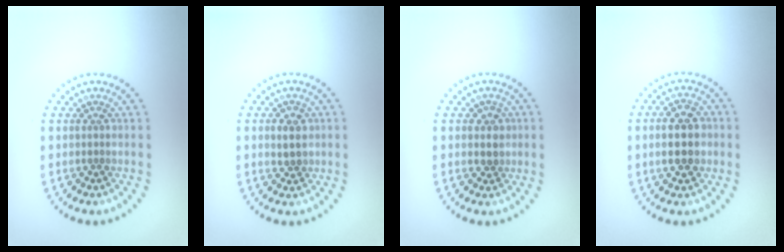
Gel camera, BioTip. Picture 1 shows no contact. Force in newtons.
{"total": 2.3, "press": 2.2, "slide": 0.5}
{"total": 1.9, "press": 1.7, "slide": 0.8}
{"total": 4.6, "press": 4.6, "slide": 0.2}